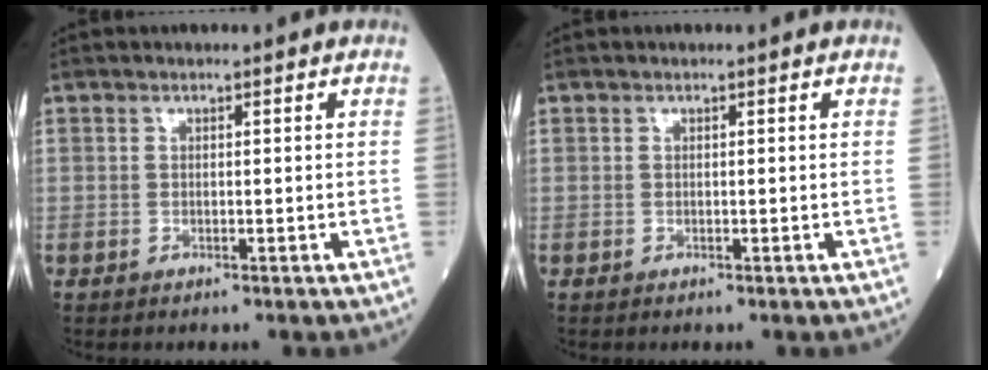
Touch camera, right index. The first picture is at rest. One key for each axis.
{"total": 0.0}